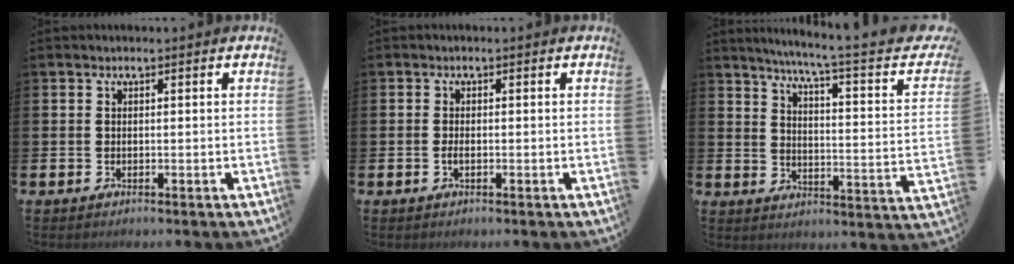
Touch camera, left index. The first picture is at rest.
{"total": 0.9, "force": [-0.3, 0.3, 0.7], "torque": [-0.020, 0.003, -0.005]}
{"total": 5.8, "force": [4.4, -0.6, 3.8], "torque": [-0.068, -0.048, 0.059]}